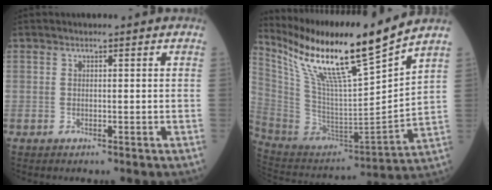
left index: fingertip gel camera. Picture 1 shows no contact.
{"total": 19.3, "force": [15.0, -0.4, 12.2], "torque": [-0.225, -0.017, 0.280]}